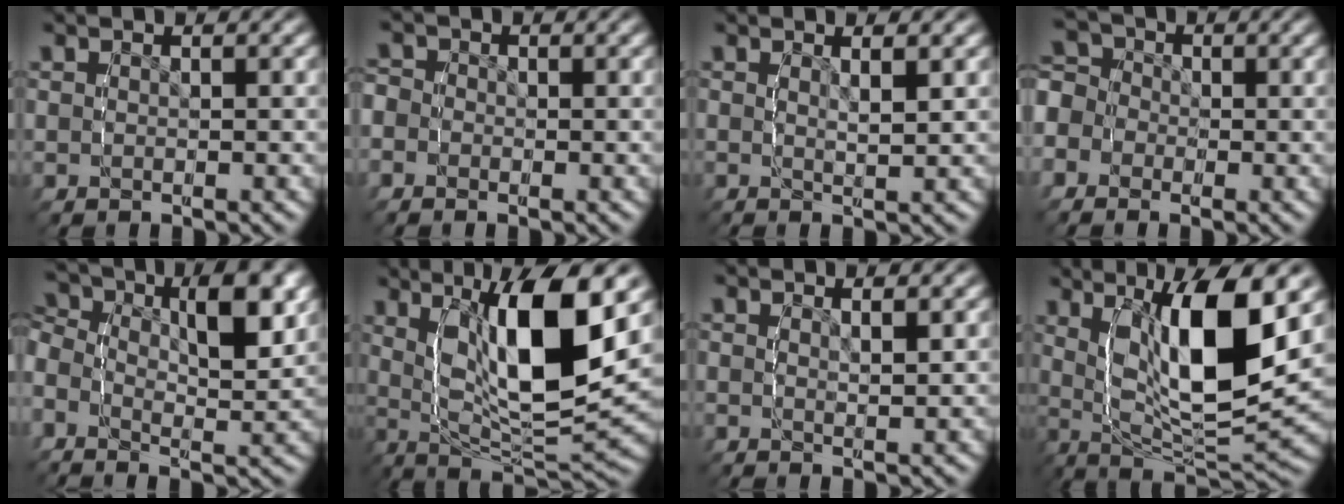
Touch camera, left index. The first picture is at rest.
{"total": 2.8, "force": [-0.6, 2.7, 0.6], "torque": [-0.021, 0.004, -0.026]}
{"total": 1.4, "force": [0.6, -0.4, 1.2], "torque": [-0.025, -0.007, 0.010]}
{"total": 7.8, "force": [0.4, 7.2, 2.9], "torque": [-0.064, 0.002, -0.017]}
{"total": 6.5, "force": [0.6, 4.4, 4.6], "torque": [-0.090, -0.005, -0.004]}
{"total": 12.4, "force": [2.6, 4.9, 11.1], "torque": [-0.188, 0.002, 0.041]}
{"total": 0.9, "force": [0.4, -0.4, 0.7], "torque": [-0.017, -0.005, 0.005]}
{"total": 12.1, "force": [2.3, 4.9, 10.9], "torque": [-0.187, -0.001, 0.038]}